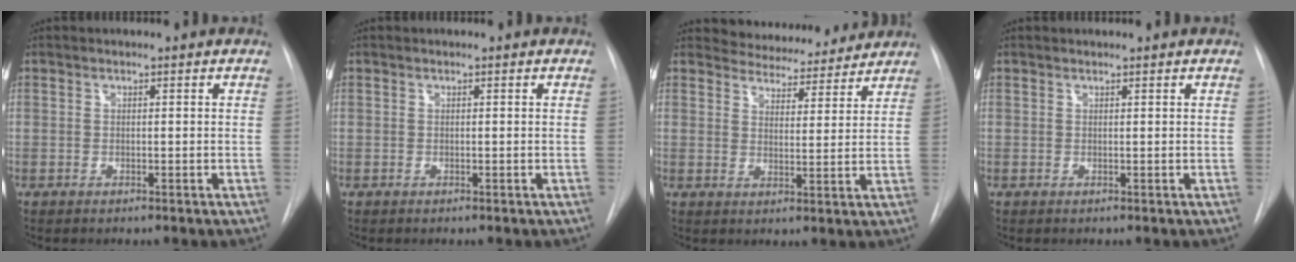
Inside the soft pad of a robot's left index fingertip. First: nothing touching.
{"total": 0.0}
{"total": 9.5, "force": [9.1, 2.5, 0.9], "torque": [-0.003, 0.000, 0.117]}
{"total": 0.6, "force": [0.6, -0.1, 0.1], "torque": [-0.002, 0.009, 0.012]}